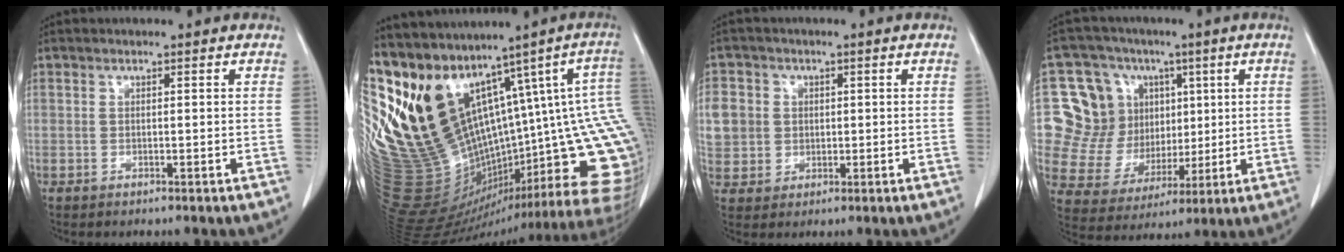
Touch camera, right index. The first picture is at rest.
{"total": 27.7, "force": [15.1, 8.7, 21.5], "torque": [-0.346, -0.020, 0.274]}
{"total": 9.0, "force": [1.4, 8.5, 2.6], "torque": [-0.079, 0.025, 0.039]}
{"total": 13.8, "force": [4.0, 11.5, 6.5], "torque": [-0.118, 0.047, 0.089]}